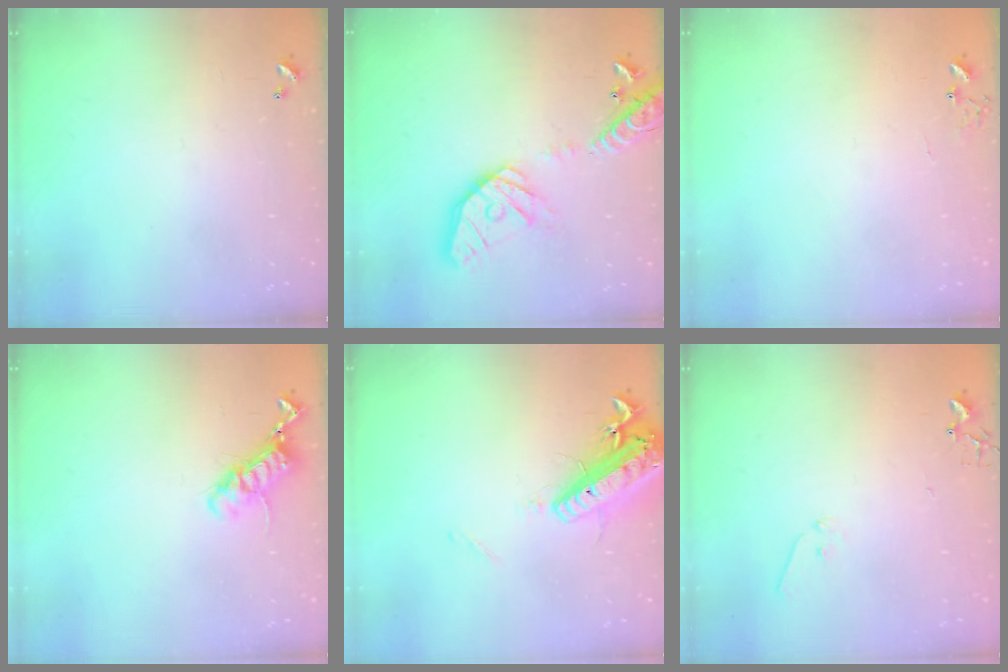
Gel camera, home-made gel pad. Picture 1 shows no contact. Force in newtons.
{"total": 19.5, "press": 19.2, "slide": 3.3}
{"total": 6.5, "press": 6.5, "slide": 0.5}
{"total": 11.9, "press": 11.8, "slide": 0.9}
{"total": 18.1, "press": 17.7, "slide": 3.9}
{"total": 6.3, "press": 6.3, "slide": 0.7}